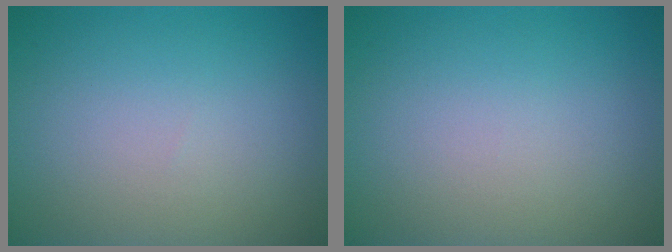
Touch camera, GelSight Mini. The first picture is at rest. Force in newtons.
{"total": 0.0}